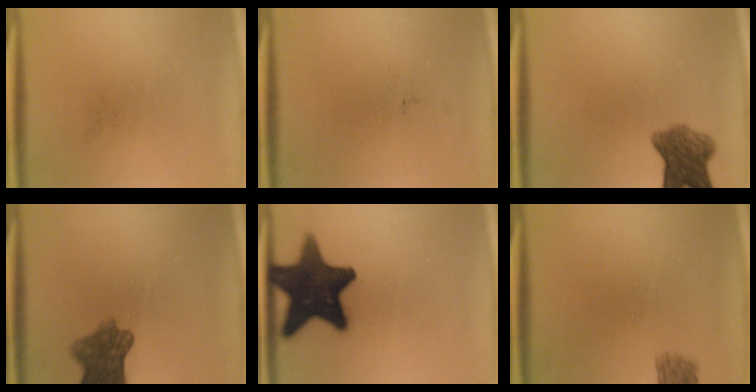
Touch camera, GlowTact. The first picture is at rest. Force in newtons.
{"total": 0.0}
{"total": 6.7}
{"total": 7.3}
{"total": 16.2}
{"total": 2.5}